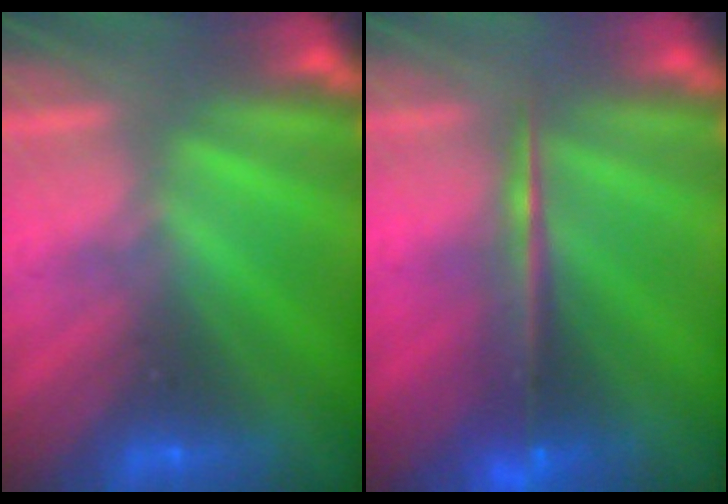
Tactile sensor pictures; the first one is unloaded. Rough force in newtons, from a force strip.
{"total": 7.5}